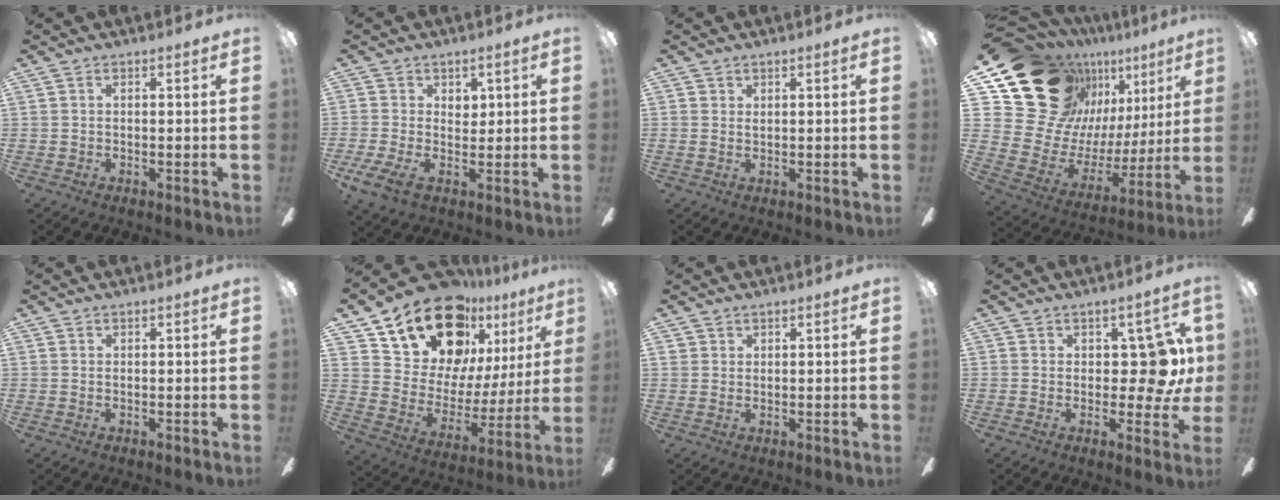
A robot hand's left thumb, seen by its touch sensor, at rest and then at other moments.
{"total": 6.5, "force": [0.4, 4.8, 4.3], "torque": [-0.070, -0.003, 0.005]}
{"total": 0.8, "force": [0.5, 0.1, 0.6], "torque": [-0.012, -0.001, 0.009]}
{"total": 23.2, "force": [14.6, 15.2, 9.9], "torque": [-0.178, -0.097, 0.299]}
{"total": 0.0}
{"total": 20.6, "force": [15.5, 10.8, 8.1], "torque": [-0.150, -0.103, 0.288]}
{"total": 1.2, "force": [1.0, 0.6, 0.3], "torque": [-0.006, 0.000, 0.019]}
{"total": 10.1, "force": [0.9, 5.3, 8.5], "torque": [-0.109, 0.002, 0.019]}